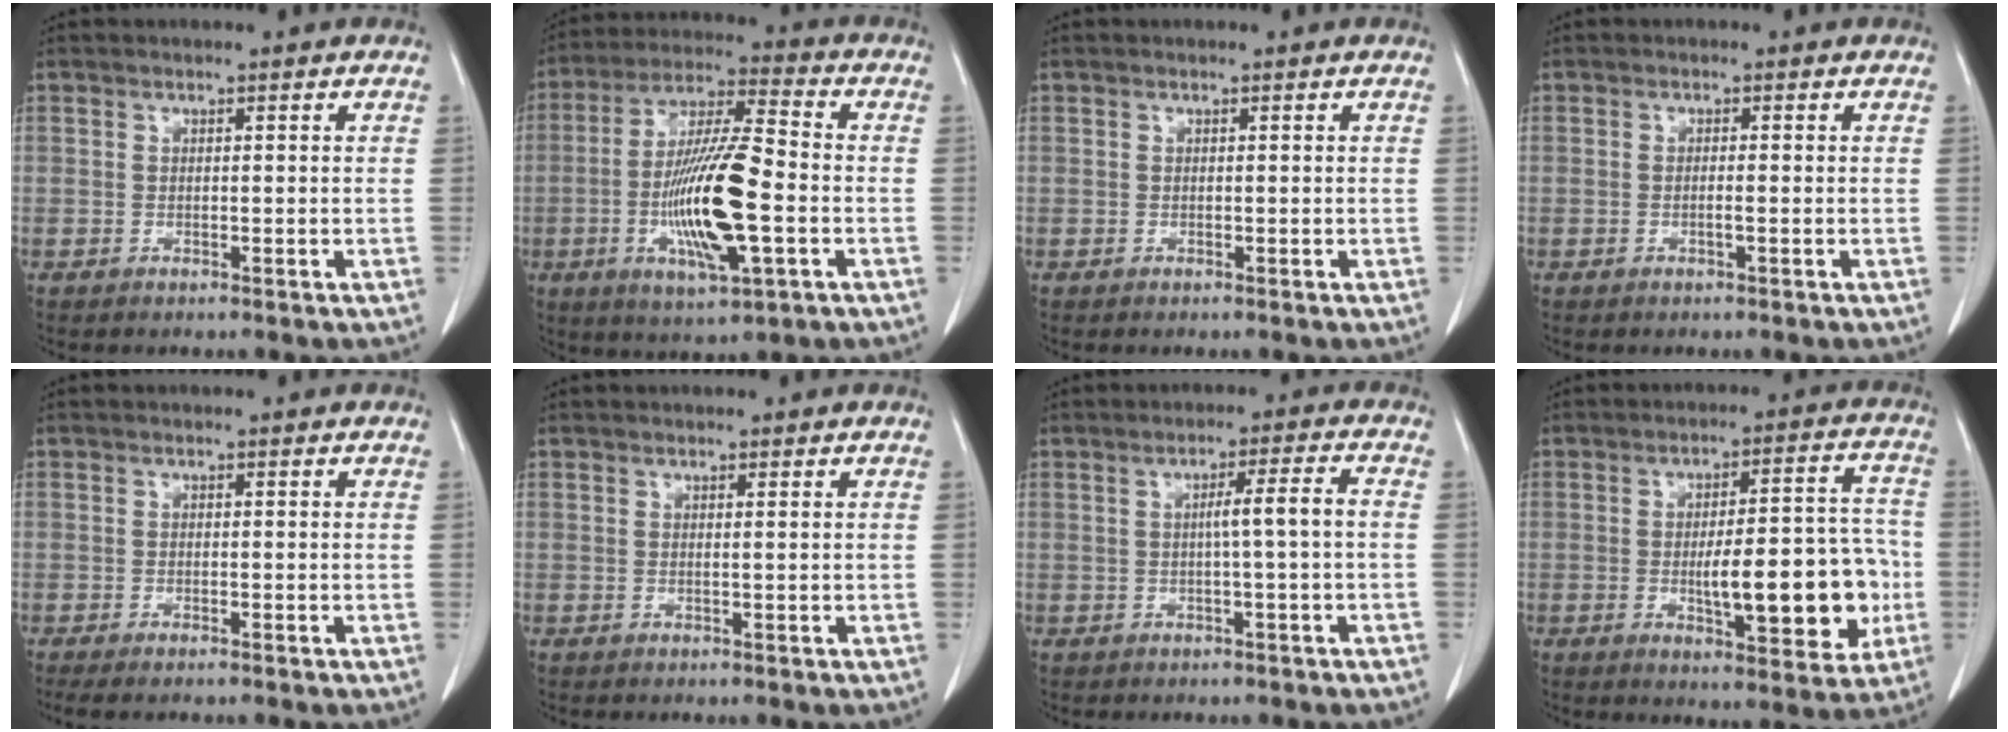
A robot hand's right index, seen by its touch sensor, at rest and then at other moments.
{"total": 15.9, "force": [-3.3, 2.5, 15.4], "torque": [-0.297, -0.006, -0.054]}
{"total": 0.0}
{"total": 1.0, "force": [-0.2, 0.0, 0.9], "torque": [-0.016, 0.002, -0.002]}
{"total": 2.0, "force": [-1.5, 0.3, 1.4], "torque": [-0.014, -0.002, -0.021]}
{"total": 0.6, "force": [0.5, 0.0, 0.2], "torque": [-0.006, 0.000, 0.010]}
{"total": 4.1, "force": [-0.1, -0.6, 4.1], "torque": [-0.063, 0.010, 0.001]}
{"total": 14.2, "force": [-2.6, 4.1, 13.3], "torque": [-0.182, 0.021, -0.028]}